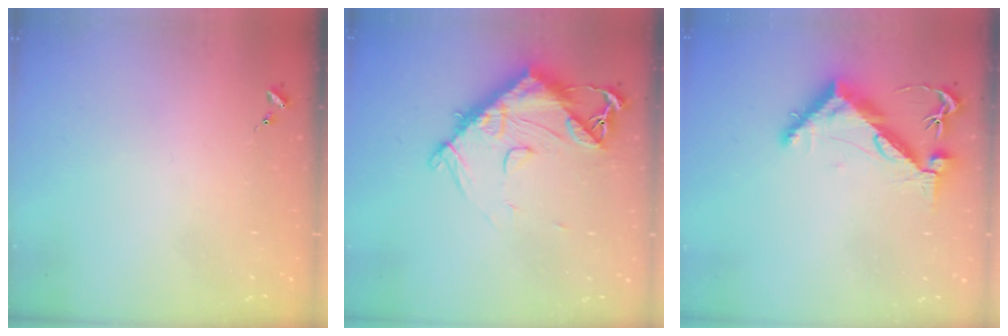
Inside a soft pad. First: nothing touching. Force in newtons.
{"total": 13.6, "press": 13.5, "slide": 1.4}
{"total": 11.0, "press": 10.9, "slide": 1.1}